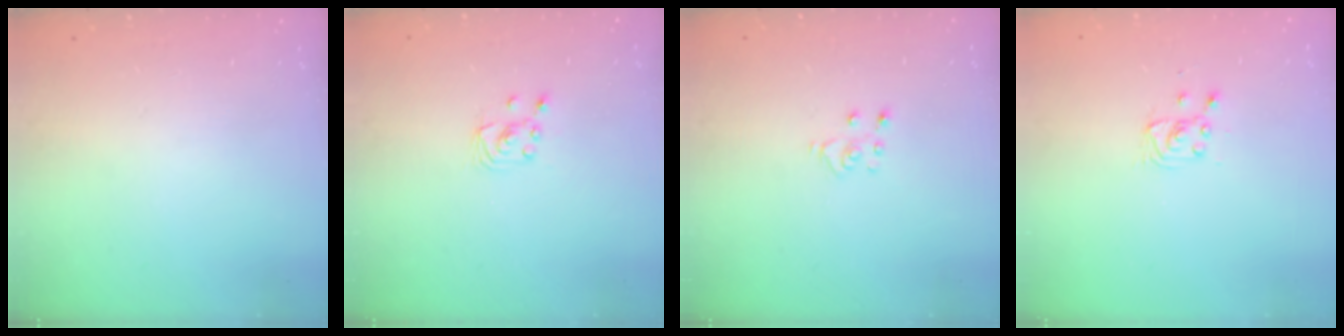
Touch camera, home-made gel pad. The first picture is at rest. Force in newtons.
{"total": 2.7, "press": 2.7, "slide": 0.2}
{"total": 3.6, "press": 3.6, "slide": 0.2}
{"total": 2.9, "press": 2.9, "slide": 0.4}